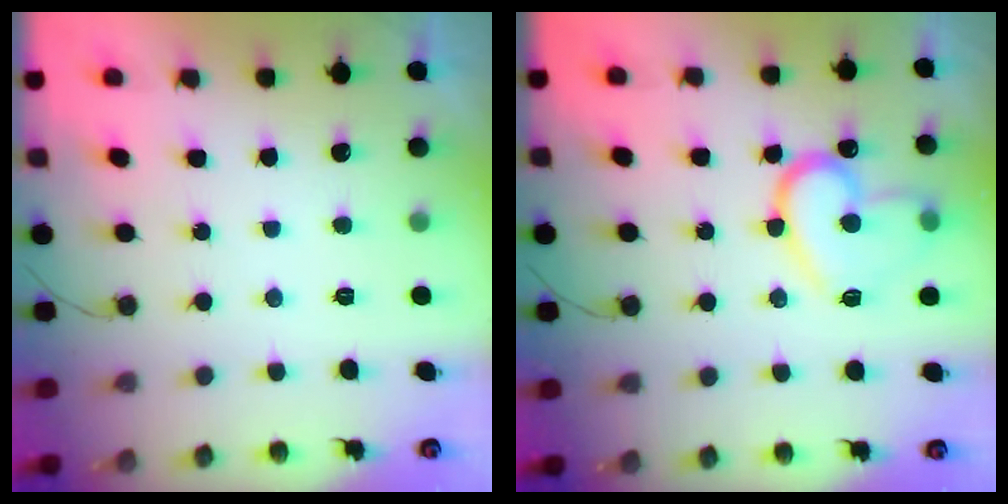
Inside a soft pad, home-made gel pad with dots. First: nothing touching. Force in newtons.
{"total": 15.9, "press": 15.8, "slide": 0.8}